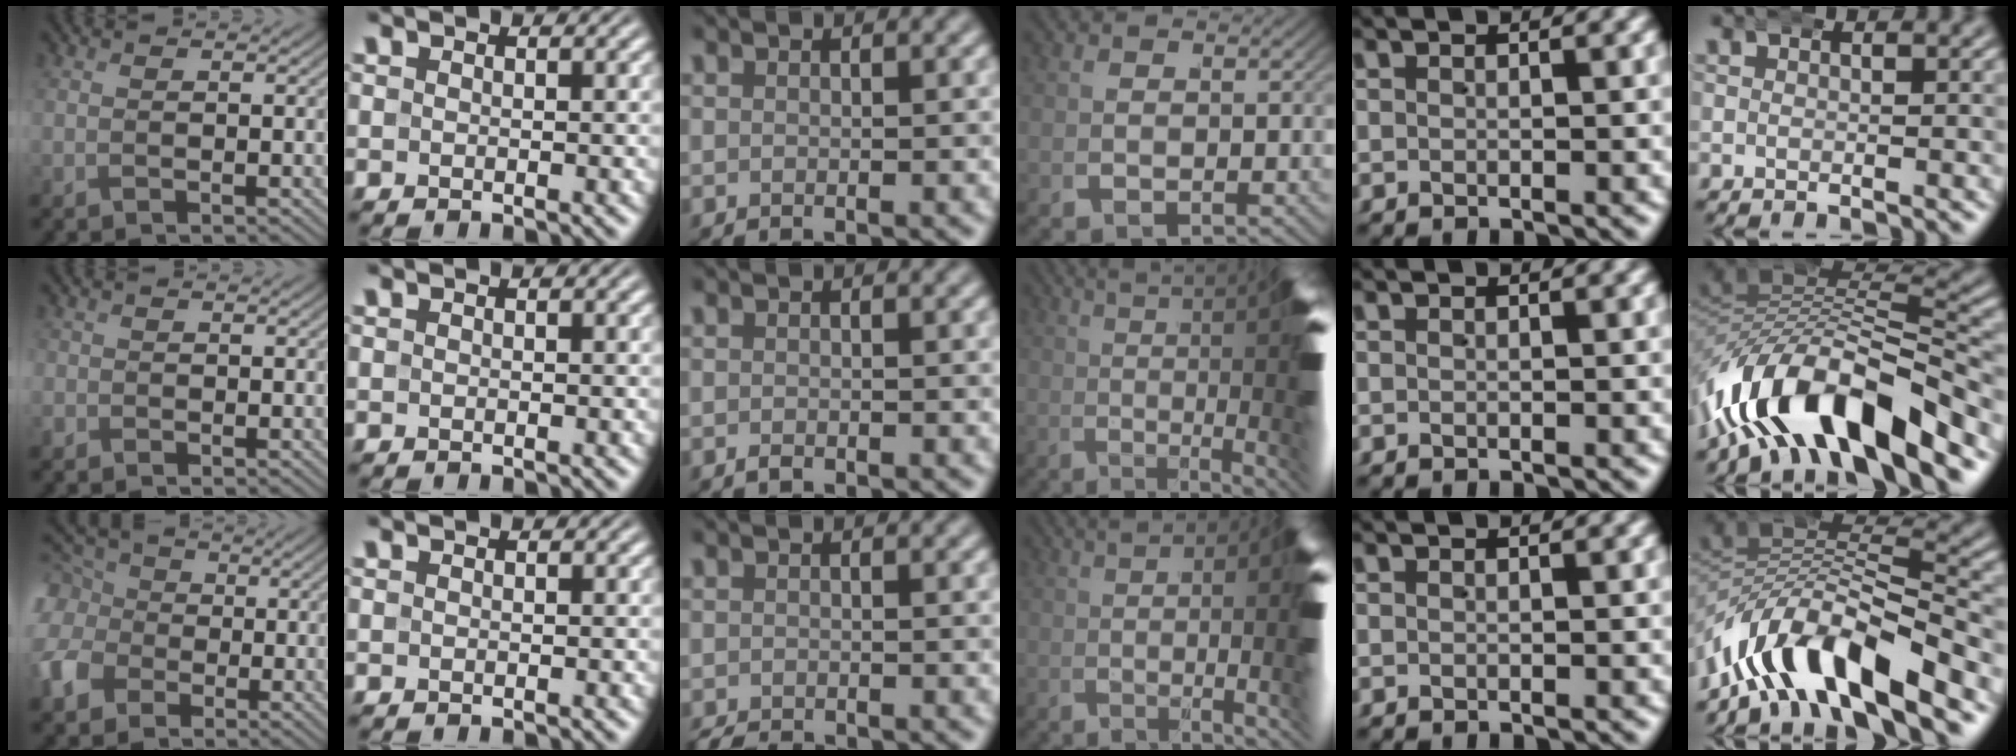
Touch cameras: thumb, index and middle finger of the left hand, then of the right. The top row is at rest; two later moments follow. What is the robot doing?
{"motion": "wrap", "object": "arm wrap"}